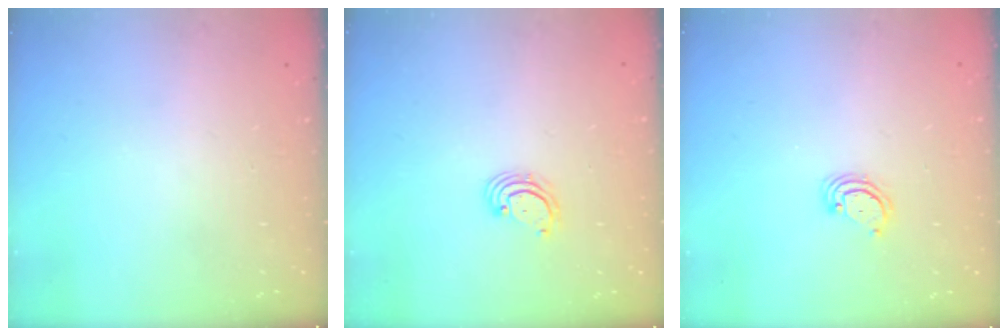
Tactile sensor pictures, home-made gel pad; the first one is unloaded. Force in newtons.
{"total": 2.7, "press": 2.7, "slide": 0.7}
{"total": 2.9, "press": 2.9, "slide": 0.3}